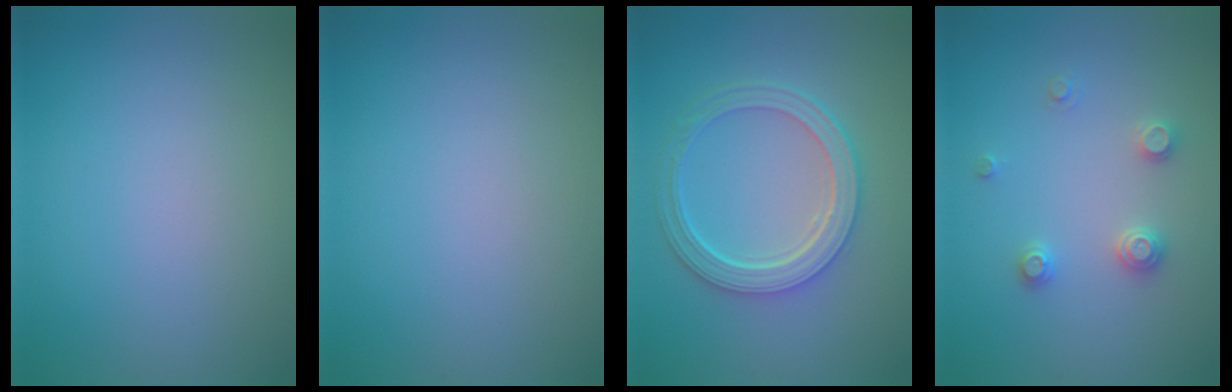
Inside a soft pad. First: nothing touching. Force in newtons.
{"total": 0.0}
{"total": 4.9, "press": 3.9, "slide": 3.0}
{"total": 2.0, "press": 2.0, "slide": 0.2}